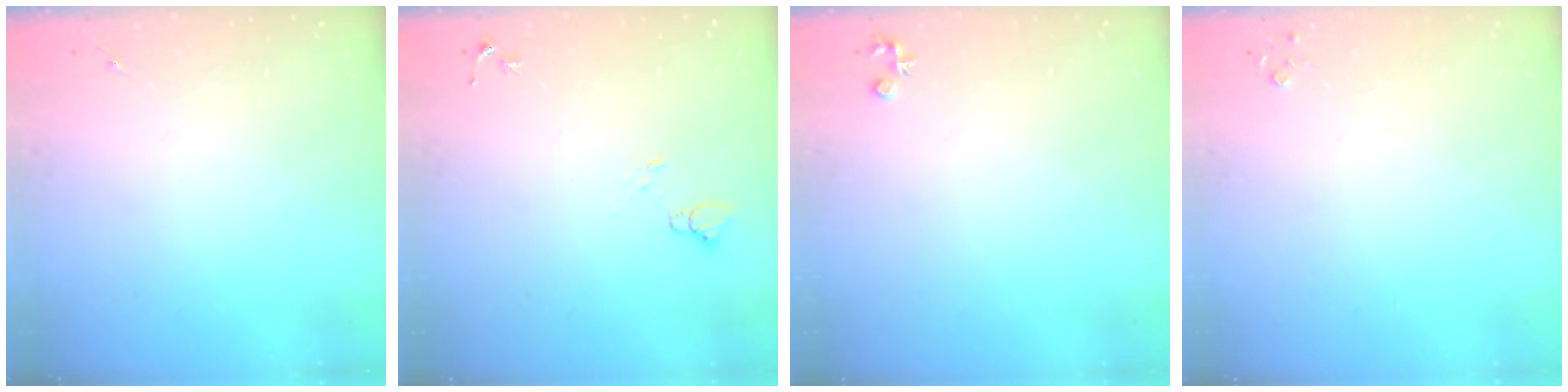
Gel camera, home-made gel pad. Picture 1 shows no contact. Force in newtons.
{"total": 4.5, "press": 4.5, "slide": 0.4}
{"total": 3.7, "press": 3.6, "slide": 0.4}
{"total": 2.8, "press": 2.8, "slide": 0.3}